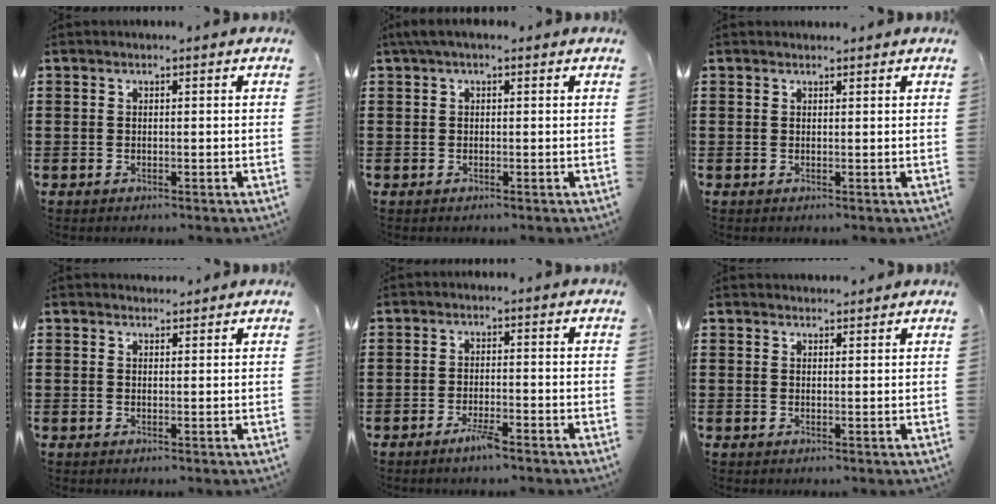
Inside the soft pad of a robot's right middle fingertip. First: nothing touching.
{"total": 1.2, "force": [0.4, 0.2, 1.1], "torque": [-0.023, 0.001, 0.007]}
{"total": 0.7, "force": [0.6, 0.2, 0.0], "torque": [0.007, -0.003, 0.010]}
{"total": 1.4, "force": [1.3, 0.5, 0.0], "torque": [-0.002, 0.002, 0.026]}
{"total": 4.4, "force": [-3.5, 0.3, 2.6], "torque": [-0.057, -0.001, -0.067]}
{"total": 1.6, "force": [1.6, 0.3, 0.0], "torque": [-0.003, 0.003, 0.030]}